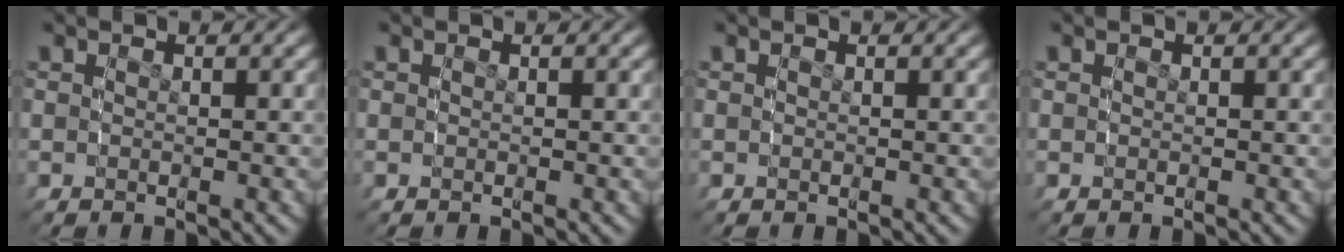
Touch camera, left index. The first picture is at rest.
{"total": 0.0}
{"total": 0.0}
{"total": 0.0}